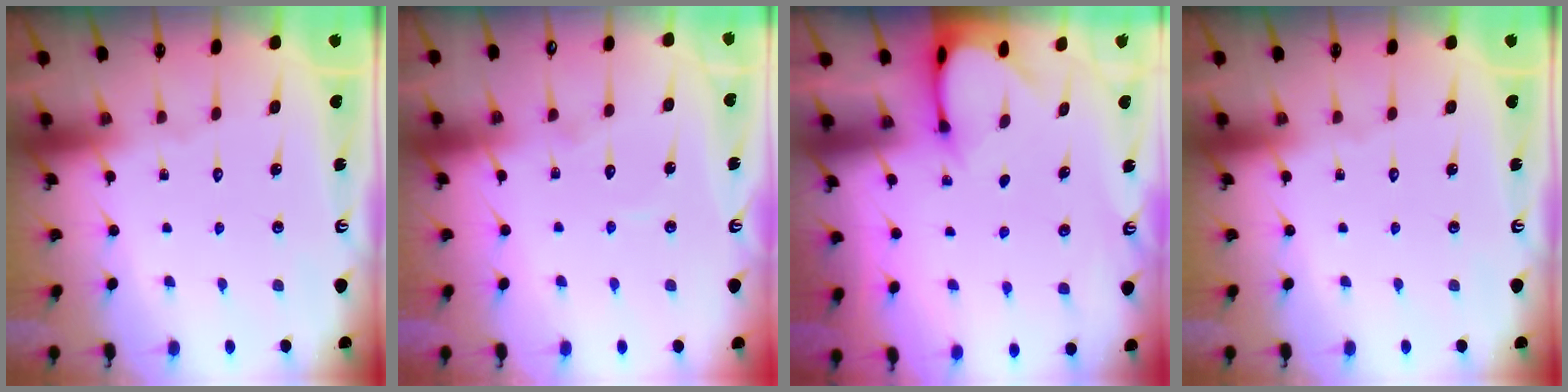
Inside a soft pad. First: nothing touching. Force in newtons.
{"total": 4.1, "press": 4.1, "slide": 0.3}
{"total": 3.1, "press": 3.1, "slide": 0.2}
{"total": 0.0}